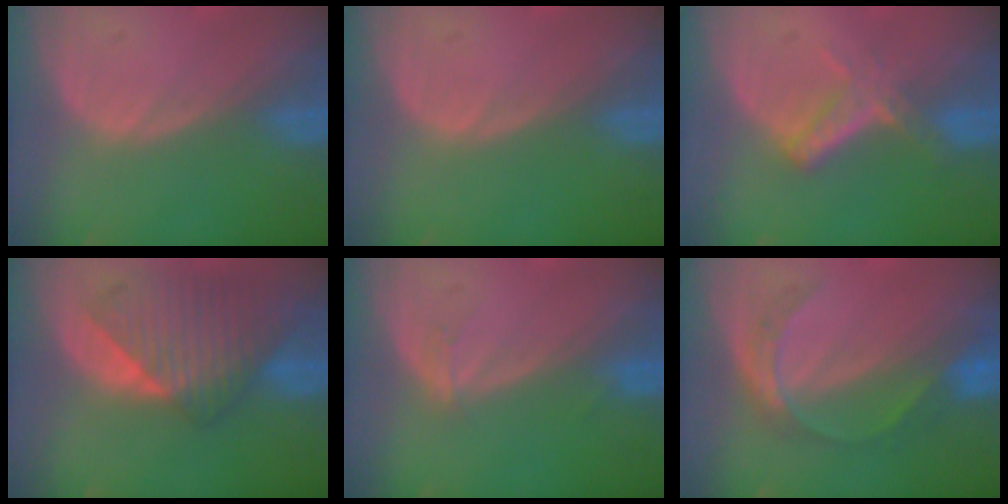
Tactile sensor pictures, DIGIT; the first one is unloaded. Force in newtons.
{"total": 0.0}
{"total": 5.6, "press": 4.7, "slide": 3.0}
{"total": 8.4, "press": 8.2, "slide": 2.1}
{"total": 1.1, "press": 1.1, "slide": 0.1}
{"total": 5.4, "press": 5.0, "slide": 2.1}